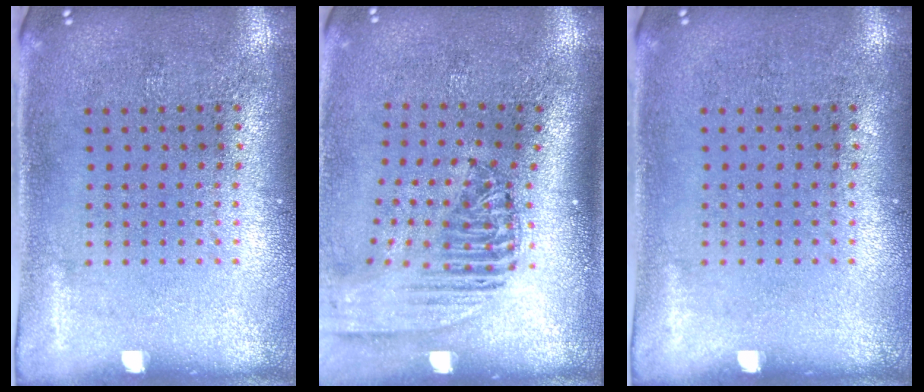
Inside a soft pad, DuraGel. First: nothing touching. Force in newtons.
{"total": 2.4, "press": 1.8, "slide": 1.5}
{"total": 0.0}